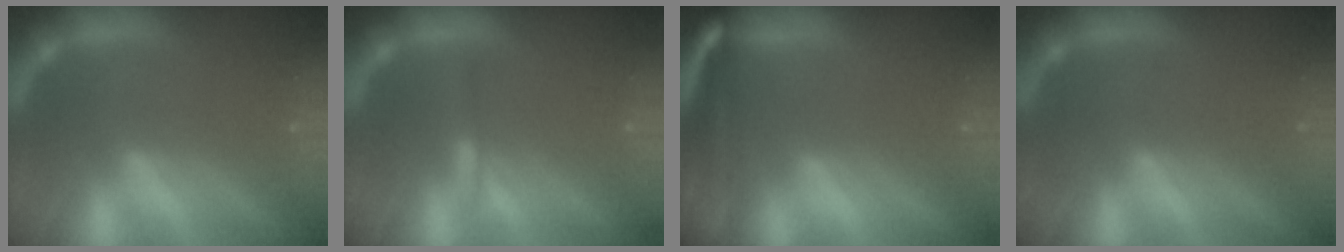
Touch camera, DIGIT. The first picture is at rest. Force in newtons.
{"total": 0.9}
{"total": 7.5}
{"total": 0.0}